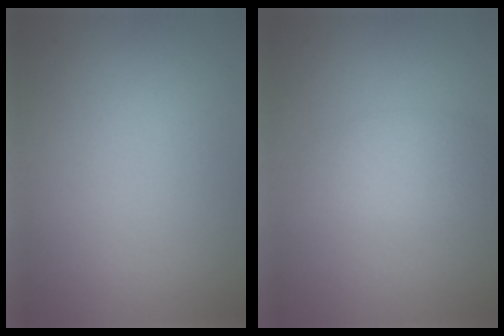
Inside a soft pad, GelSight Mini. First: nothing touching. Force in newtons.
{"total": 1.2, "press": 1.2, "slide": 0.2}